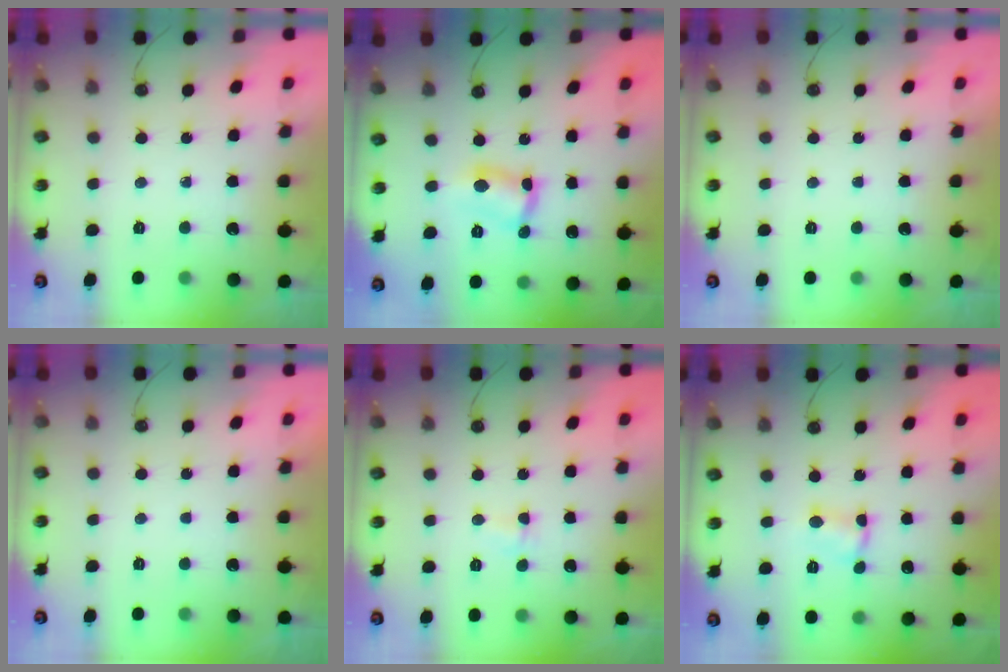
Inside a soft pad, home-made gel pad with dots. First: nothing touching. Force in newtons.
{"total": 5.6, "press": 5.6, "slide": 0.3}
{"total": 0.0}
{"total": 0.0}
{"total": 2.8, "press": 2.8, "slide": 0.6}
{"total": 3.0, "press": 3.0, "slide": 0.4}